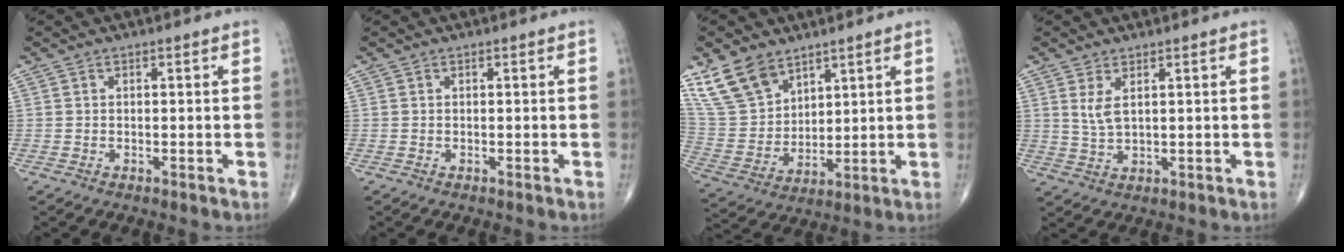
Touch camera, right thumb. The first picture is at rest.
{"total": 0.0}
{"total": 12.2, "force": [8.3, 7.3, 5.1], "torque": [-0.087, -0.034, 0.183]}
{"total": 3.6, "force": [1.4, 1.4, 3.0], "torque": [-0.061, -0.009, 0.036]}